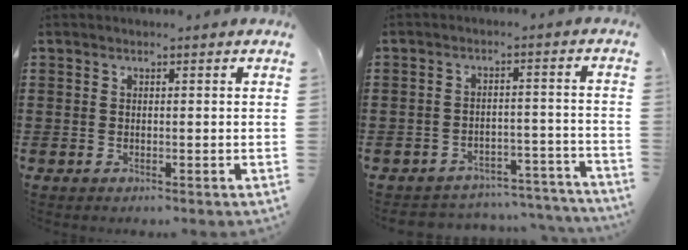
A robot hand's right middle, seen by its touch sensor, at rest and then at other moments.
{"total": 4.1, "force": [-4.0, 0.6, 0.4], "torque": [-0.011, 0.002, -0.085]}